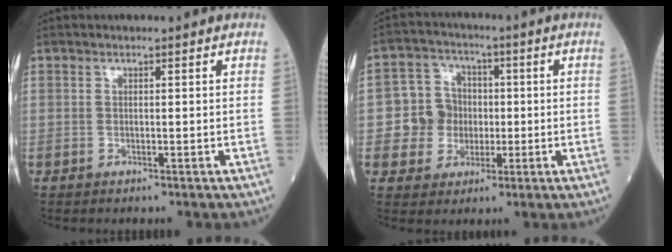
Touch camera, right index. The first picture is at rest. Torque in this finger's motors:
{"motor_torque": [-0.01, -0.08, 0.01, 0.01]}